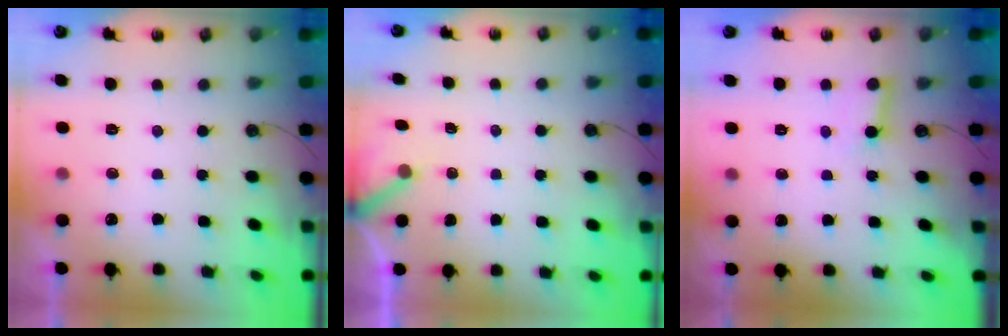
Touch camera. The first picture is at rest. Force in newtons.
{"total": 3.5, "press": 3.5, "slide": 0.3}
{"total": 4.1, "press": 4.1, "slide": 0.6}